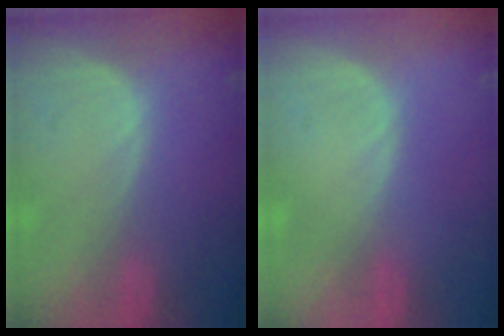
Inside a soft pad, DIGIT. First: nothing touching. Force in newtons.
{"total": 0.0}